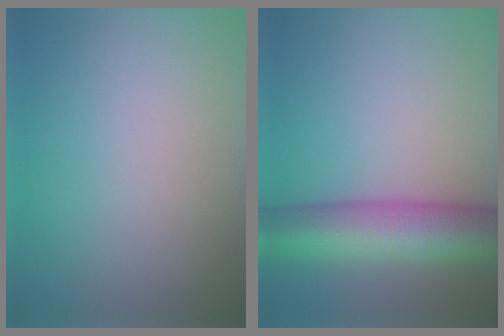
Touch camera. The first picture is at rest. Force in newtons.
{"total": 9.7, "press": 9.7, "slide": 0.3}